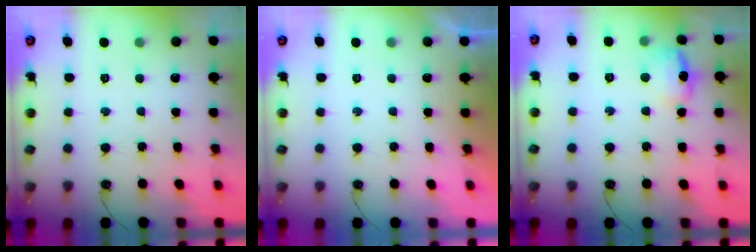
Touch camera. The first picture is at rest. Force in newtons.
{"total": 0.0}
{"total": 10.8, "press": 10.7, "slide": 0.9}